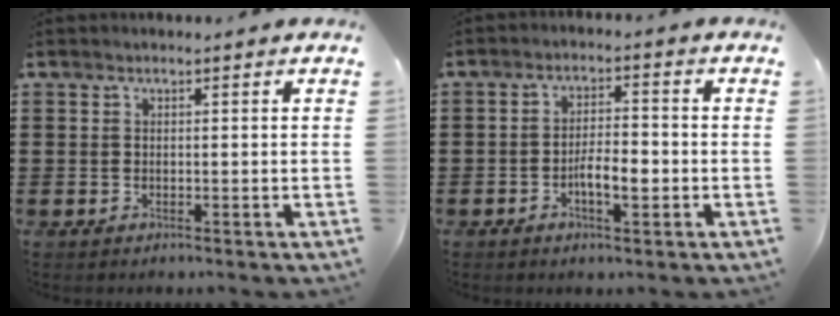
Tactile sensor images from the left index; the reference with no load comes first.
{"total": 4.3, "force": [-1.5, 1.6, 3.7], "torque": [-0.067, 0.007, -0.029]}